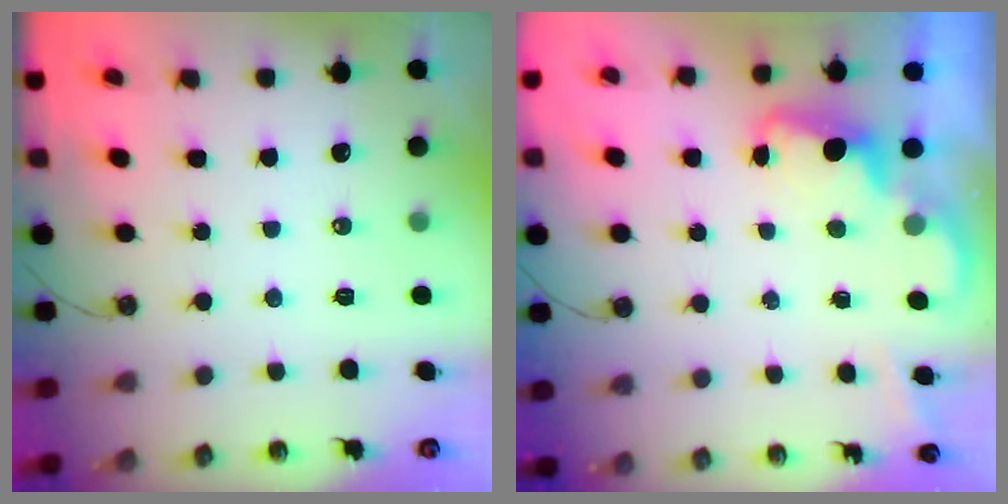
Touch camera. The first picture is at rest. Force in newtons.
{"total": 2.1, "press": 2.0, "slide": 0.6}